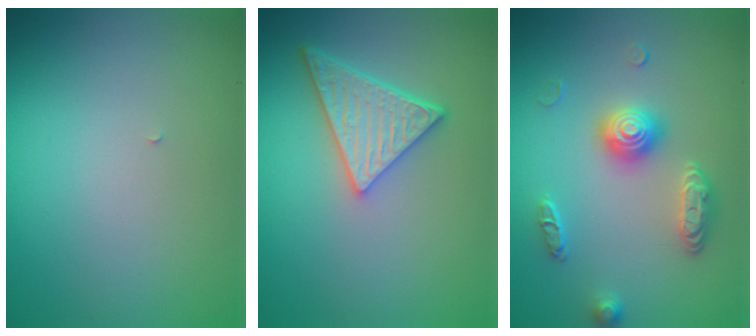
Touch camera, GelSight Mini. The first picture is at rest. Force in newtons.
{"total": 5.0, "press": 4.3, "slide": 2.7}
{"total": 3.1, "press": 2.9, "slide": 1.0}